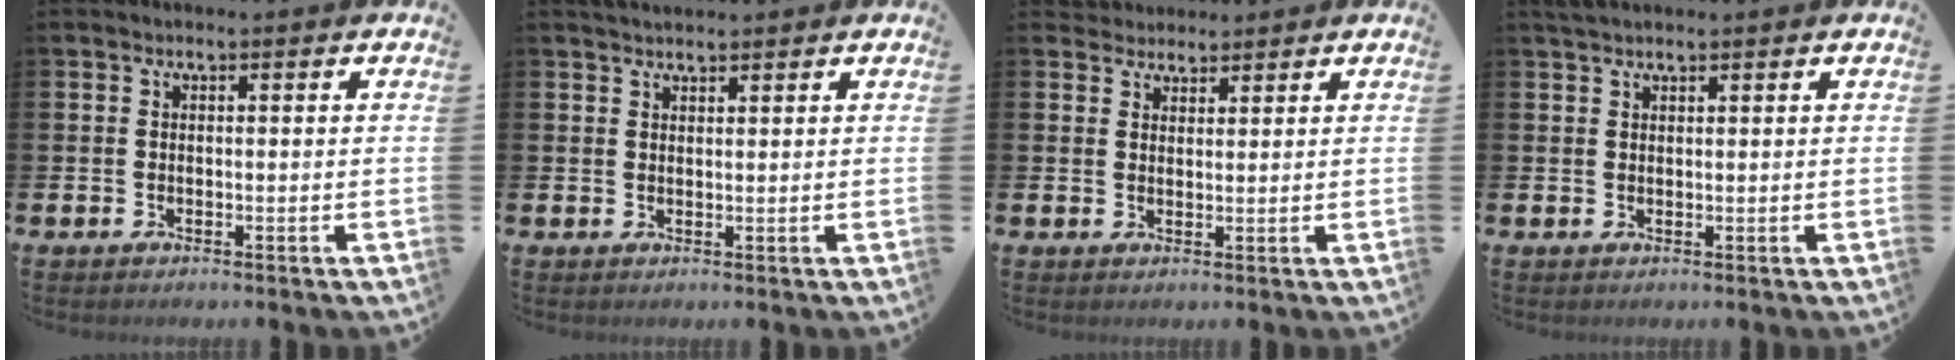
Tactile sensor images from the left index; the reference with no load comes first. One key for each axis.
{"total": 1.7, "fx": 1.7, "fy": 0.4, "fz": 0.3, "tx": 0.001, "ty": -0.003, "tz": 0.029}
{"total": 2.8, "fx": 2.6, "fy": 1.1, "fz": -0.3, "tx": -0.001, "ty": -0.004, "tz": 0.048}
{"total": 1.7, "fx": 1.5, "fy": 0.4, "fz": 0.6, "tx": -0.012, "ty": 0.004, "tz": 0.028}